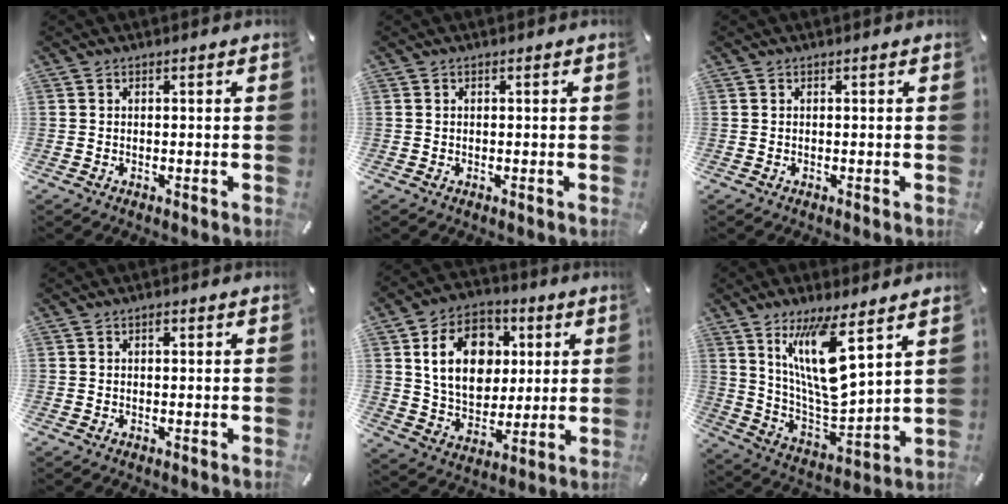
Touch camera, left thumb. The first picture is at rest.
{"total": 0.0}
{"total": 0.0}
{"total": 0.8, "force": [0.2, 0.5, 0.6], "torque": [-0.012, 0.002, 0.003]}
{"total": 15.7, "force": [4.0, 12.3, 8.9], "torque": [-0.145, 0.007, 0.077]}
{"total": 16.5, "force": [9.3, 4.6, 12.8], "torque": [-0.253, -0.054, 0.154]}